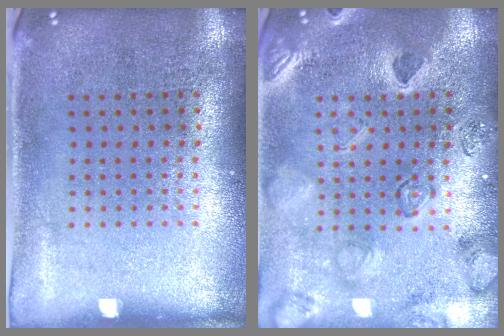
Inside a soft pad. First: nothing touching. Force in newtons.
{"total": 2.5, "press": 2.3, "slide": 0.8}